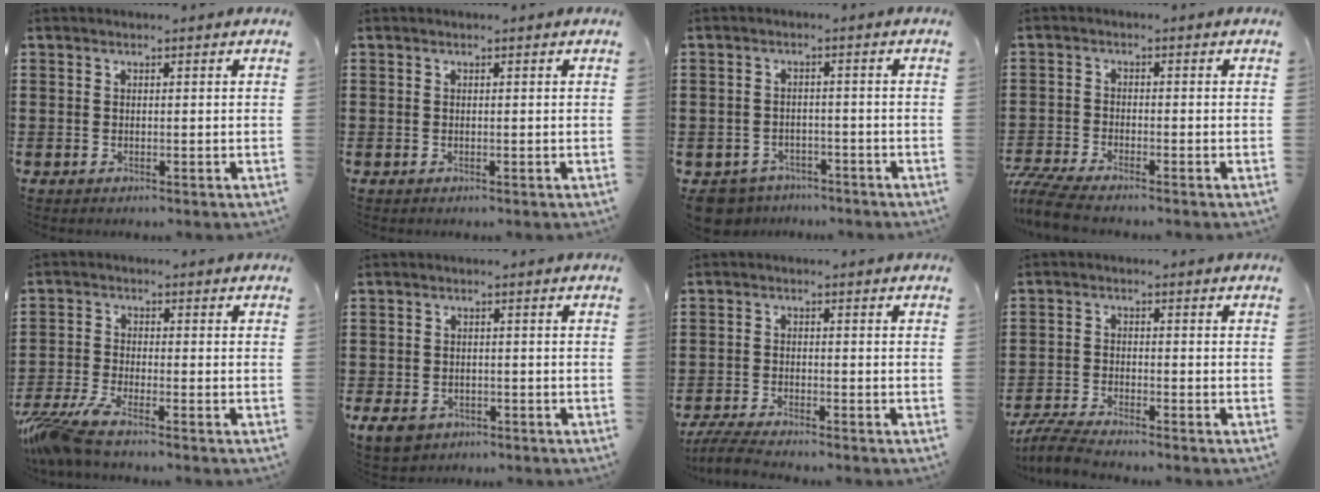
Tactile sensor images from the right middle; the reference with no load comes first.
{"total": 0.0}
{"total": 3.5, "force": [-3.5, 0.7, -0.1], "torque": [-0.022, -0.005, -0.079]}
{"total": 4.6, "force": [-4.3, 0.2, 1.5], "torque": [-0.052, -0.016, -0.090]}
{"total": 5.4, "force": [-4.6, 0.1, 2.8], "torque": [-0.094, -0.027, -0.101]}
{"total": 2.5, "force": [-1.8, 1.4, 0.9], "torque": [-0.030, -0.003, -0.038]}
{"total": 4.1, "force": [-3.8, 0.0, 1.4], "torque": [-0.045, -0.014, -0.080]}
{"total": 4.7, "force": [-4.4, 0.1, 1.6], "torque": [-0.055, -0.015, -0.093]}